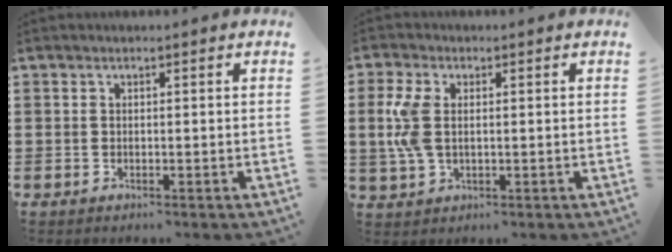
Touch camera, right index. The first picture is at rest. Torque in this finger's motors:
{"motor_torque": [0.95, 0.79, 0.49, 0.12]}